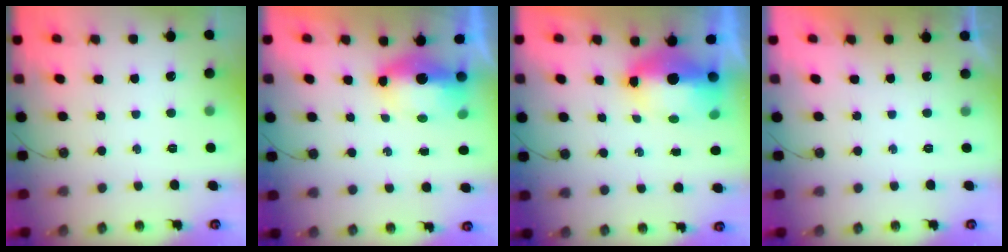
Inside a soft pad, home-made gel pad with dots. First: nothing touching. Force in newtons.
{"total": 7.9, "press": 7.6, "slide": 2.0}
{"total": 8.7, "press": 8.5, "slide": 1.8}
{"total": 0.0}